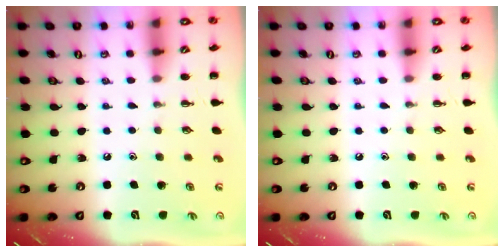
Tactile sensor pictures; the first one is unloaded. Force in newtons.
{"total": 0.0}